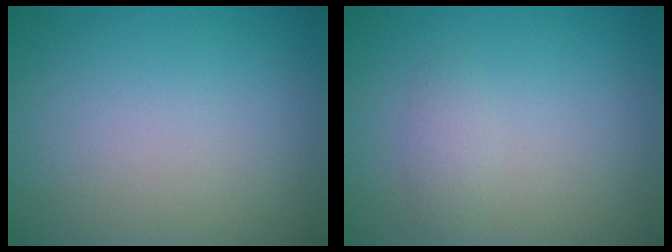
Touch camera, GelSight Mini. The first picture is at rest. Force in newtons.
{"total": 1.1, "press": 1.1, "slide": 0.1}